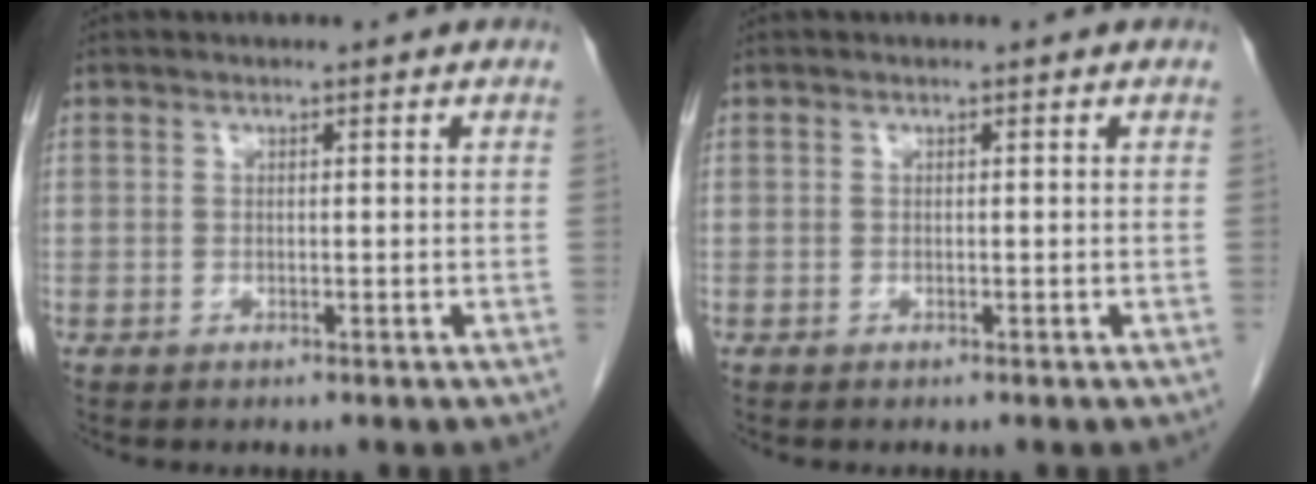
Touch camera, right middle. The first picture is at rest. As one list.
[{"total": 0.0}]